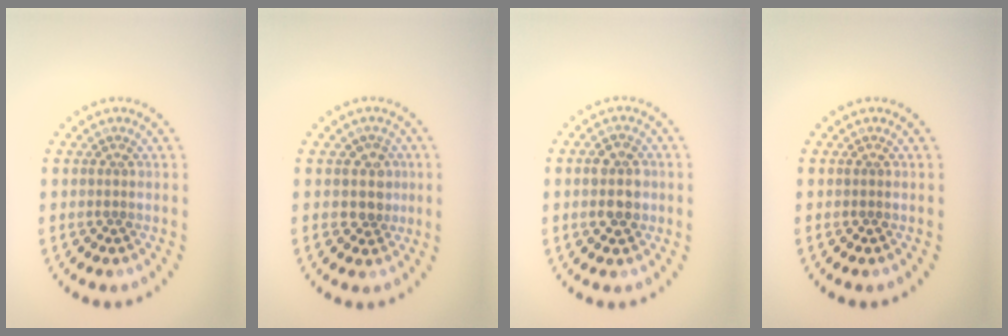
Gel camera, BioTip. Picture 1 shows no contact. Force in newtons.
{"total": 2.0, "press": 1.7, "slide": 1.0}
{"total": 2.4, "press": 2.4, "slide": 0.2}
{"total": 0.0}